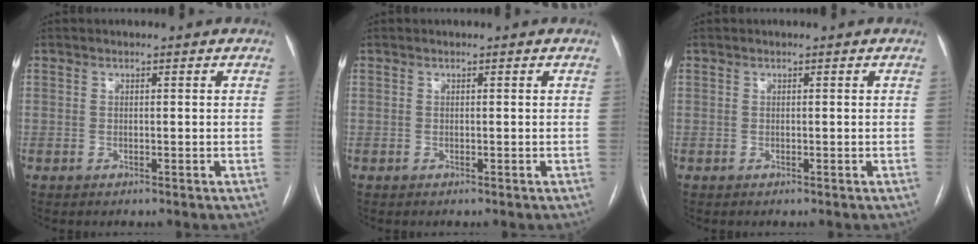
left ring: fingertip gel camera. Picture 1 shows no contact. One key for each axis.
{"total": 0.0}
{"total": 0.0}